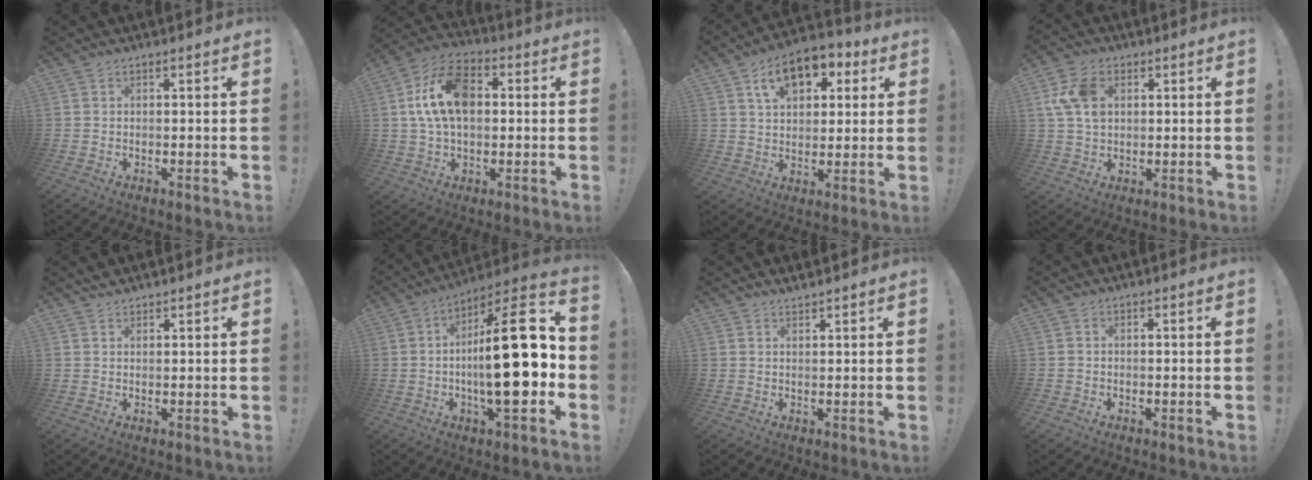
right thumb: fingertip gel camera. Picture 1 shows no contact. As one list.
[{"total": 15.9, "force": [2.4, 10.4, 11.9], "torque": [-0.209, 0.005, 0.042]}, {"total": 13.8, "force": [6.7, 8.7, 8.2], "torque": [-0.122, -0.024, 0.123]}, {"total": 10.1, "force": [2.9, 7.2, 6.5], "torque": [-0.124, 0.004, 0.055]}, {"total": 1.5, "force": [1.4, 0.3, 0.1], "torque": [-0.002, -0.006, 0.028]}, {"total": 24.7, "force": [-1.8, 6.6, 23.7], "torque": [-0.377, 0.005, -0.033]}, {"total": 1.6, "force": [1.6, -0.1, 0.2], "torque": [0.003, -0.011, 0.028]}, {"total": 0.5, "force": [-0.3, 0.4, 0.0], "torque": [0.000, 0.001, -0.005]}]